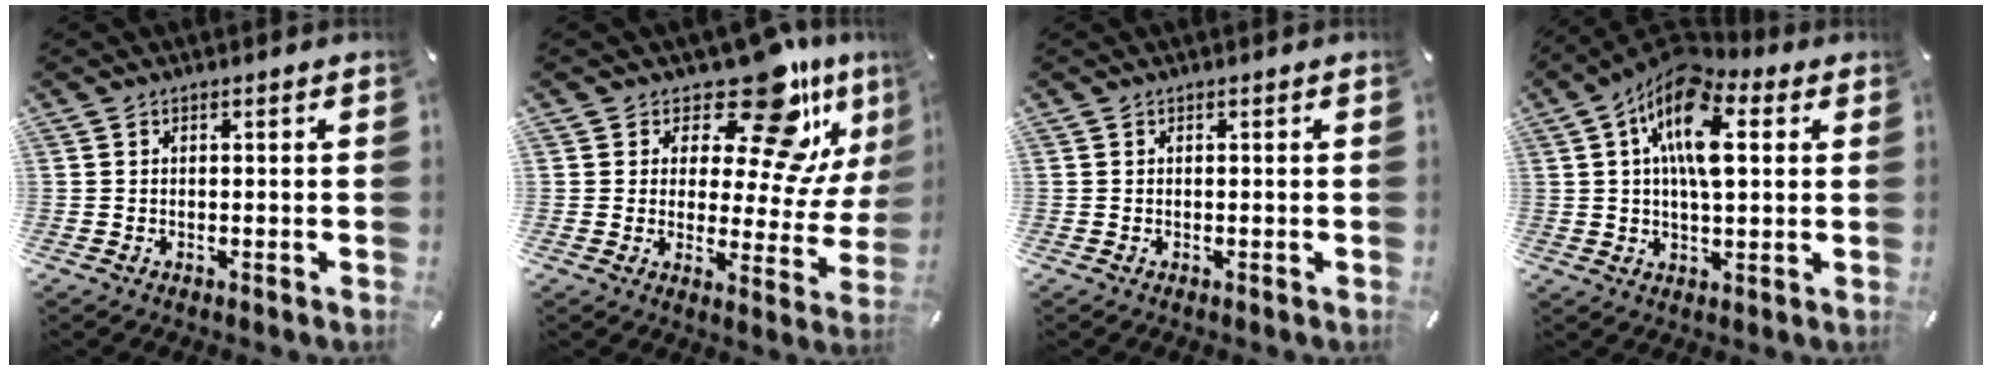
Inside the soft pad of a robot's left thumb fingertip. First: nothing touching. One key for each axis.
{"total": 18.0, "fx": 12.8, "fy": 6.3, "fz": 10.9, "tx": -0.157, "ty": -0.113, "tz": 0.209}
{"total": 0.0}
{"total": 14.7, "fx": 4.5, "fy": 7.1, "fz": 12.0, "tx": -0.225, "ty": -0.009, "tz": 0.076}